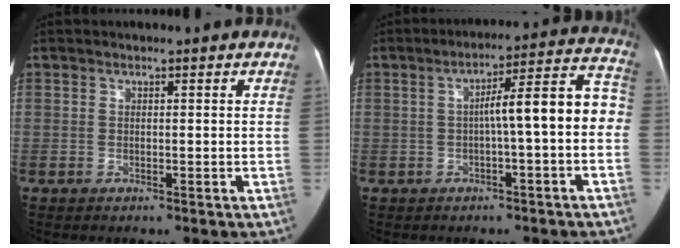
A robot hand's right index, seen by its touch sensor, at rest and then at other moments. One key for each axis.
{"total": 10.1, "fx": -1.0, "fy": 1.0, "fz": 10.0, "tx": -0.129, "ty": 0.046, "tz": -0.018}